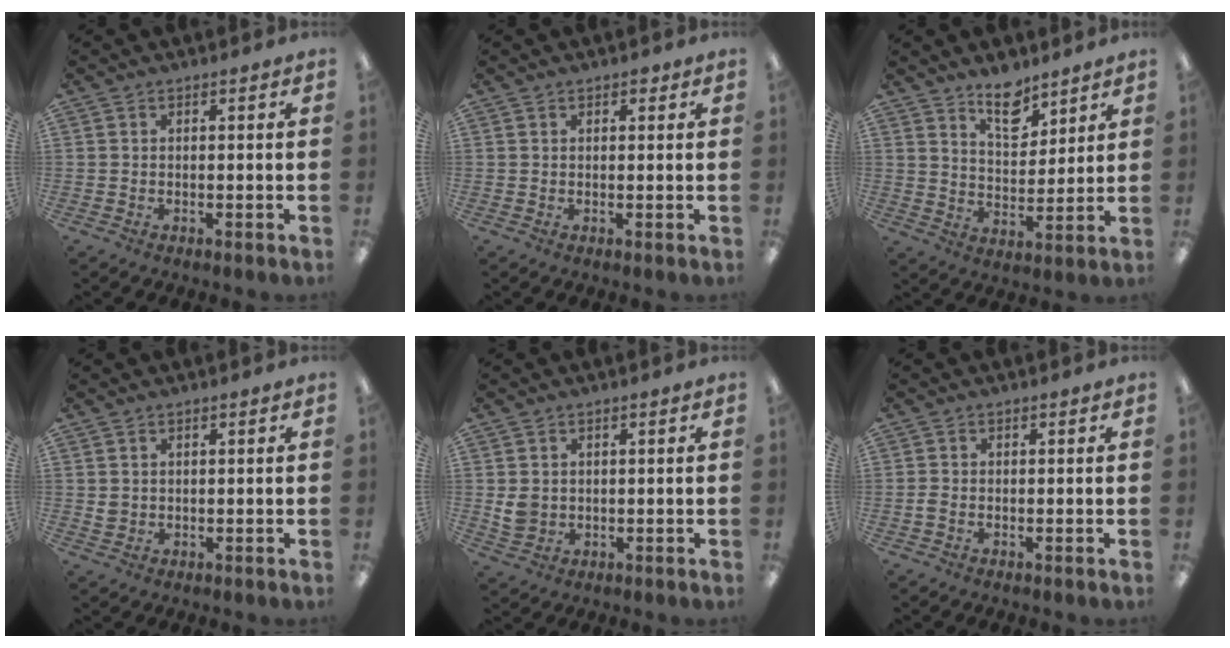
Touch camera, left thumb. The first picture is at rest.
{"total": 1.3, "force": [0.9, 0.8, 0.4], "torque": [-0.002, -0.001, 0.014]}
{"total": 9.3, "force": [7.3, 4.4, 3.8], "torque": [-0.049, -0.046, 0.129]}
{"total": 1.7, "force": [0.6, 1.6, 0.5], "torque": [-0.004, -0.001, 0.008]}
{"total": 4.0, "force": [0.9, 3.5, 1.7], "torque": [-0.026, 0.004, 0.018]}
{"total": 1.2, "force": [-0.4, 0.8, 0.8], "torque": [-0.015, 0.002, -0.007]}